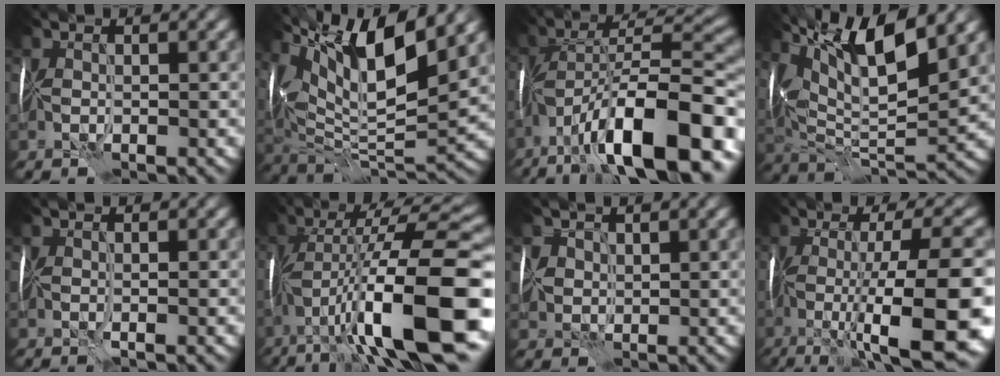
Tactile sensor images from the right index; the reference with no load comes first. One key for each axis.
{"total": 12.8, "fx": 7.5, "fy": 3.8, "fz": 9.5, "tx": -0.180, "ty": 0.021, "tz": 0.144}
{"total": 15.2, "fx": -7.5, "fy": 5.3, "fz": 12.2, "tx": -0.192, "ty": 0.027, "tz": -0.129}
{"total": 11.4, "fx": 6.9, "fy": 3.4, "fz": 8.4, "tx": -0.152, "ty": 0.012, "tz": 0.126}
{"total": 0.8, "fx": 0.2, "fy": 0.1, "fz": 0.8, "tx": -0.010, "ty": -0.002, "tz": 0.005}
{"total": 14.6, "fx": -4.1, "fy": 4.0, "fz": 13.4, "tx": -0.231, "ty": 0.025, "tz": -0.059}
{"total": 2.1, "fx": 1.3, "fy": 1.6, "fz": 0.3, "tx": -0.012, "ty": 0.012, "tz": 0.022}
{"total": 14.7, "fx": -3.5, "fy": 3.5, "fz": 13.9, "tx": -0.217, "ty": 0.004, "tz": -0.044}